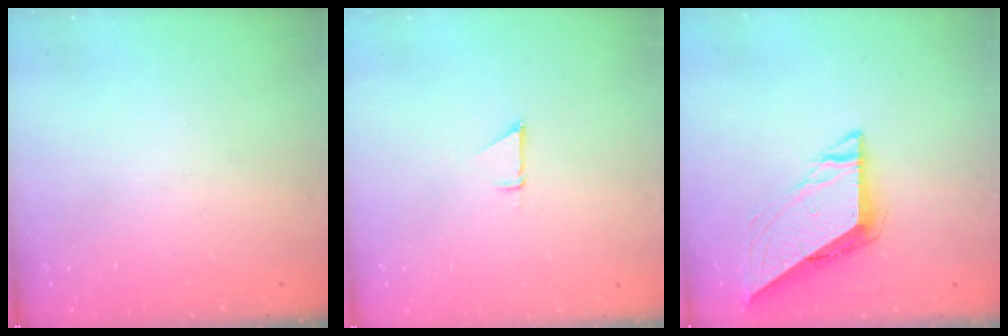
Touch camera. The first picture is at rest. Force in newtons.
{"total": 1.9, "press": 1.9, "slide": 0.0}
{"total": 8.0, "press": 8.0, "slide": 0.5}